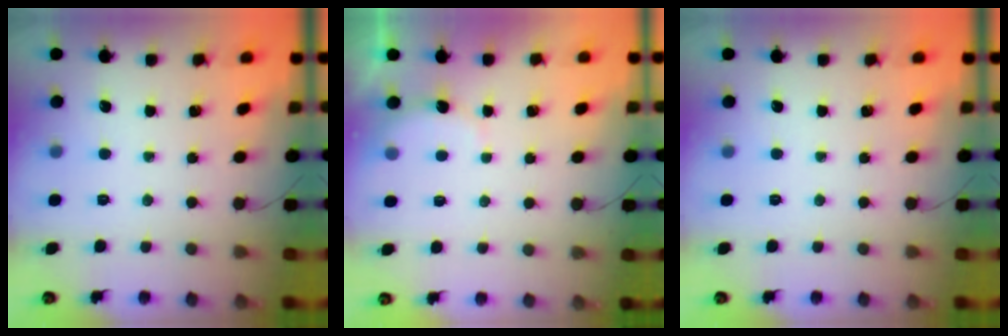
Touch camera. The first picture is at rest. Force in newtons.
{"total": 3.0, "press": 2.9, "slide": 0.7}
{"total": 0.0}